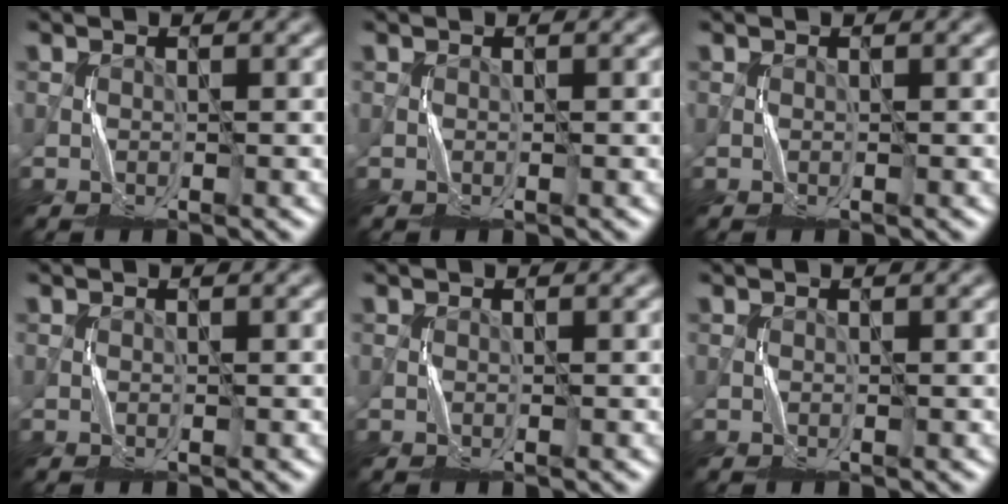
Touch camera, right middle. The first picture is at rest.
{"total": 0.0}
{"total": 0.0}
{"total": 0.0}
{"total": 0.0}
{"total": 0.0}